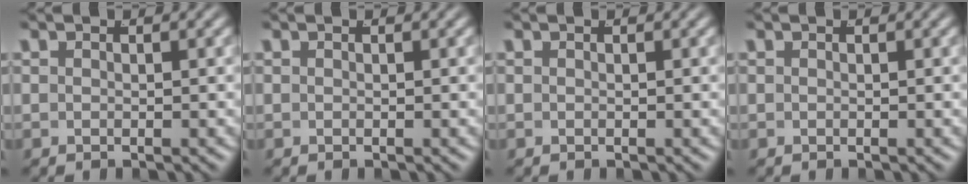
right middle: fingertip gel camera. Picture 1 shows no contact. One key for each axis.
{"total": 0.0}
{"total": 0.0}
{"total": 0.0}